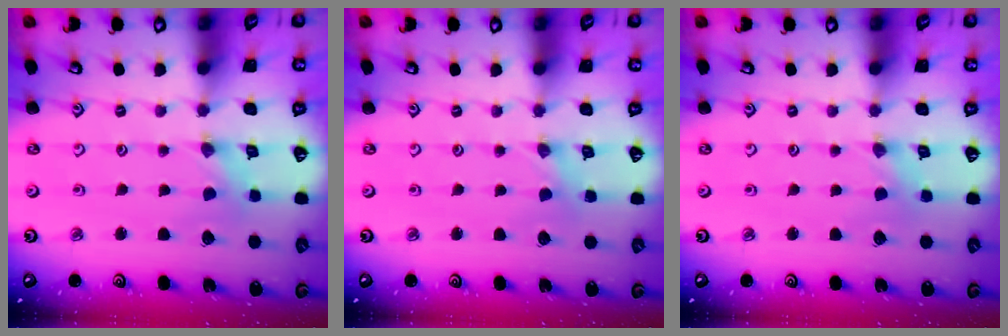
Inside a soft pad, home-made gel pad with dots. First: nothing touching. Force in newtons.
{"total": 0.0}
{"total": 0.0}